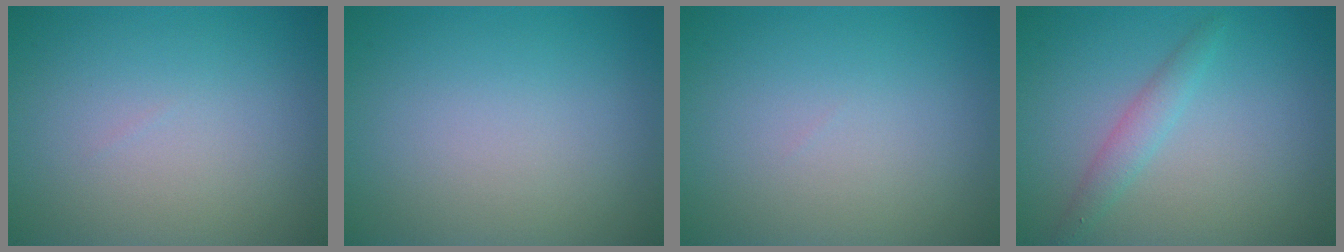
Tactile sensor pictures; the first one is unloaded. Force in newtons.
{"total": 0.0}
{"total": 0.0}
{"total": 1.8, "press": 1.8, "slide": 0.1}